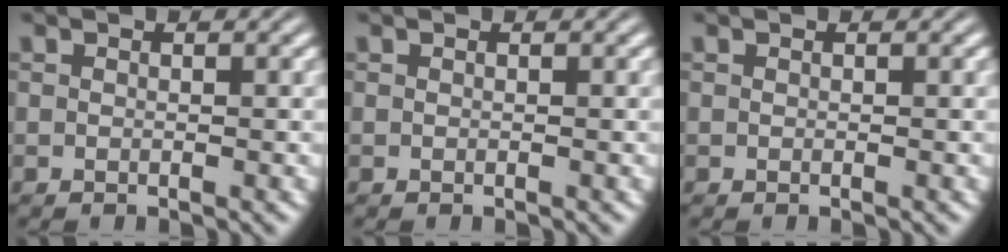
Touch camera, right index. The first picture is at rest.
{"total": 0.0}
{"total": 0.0}